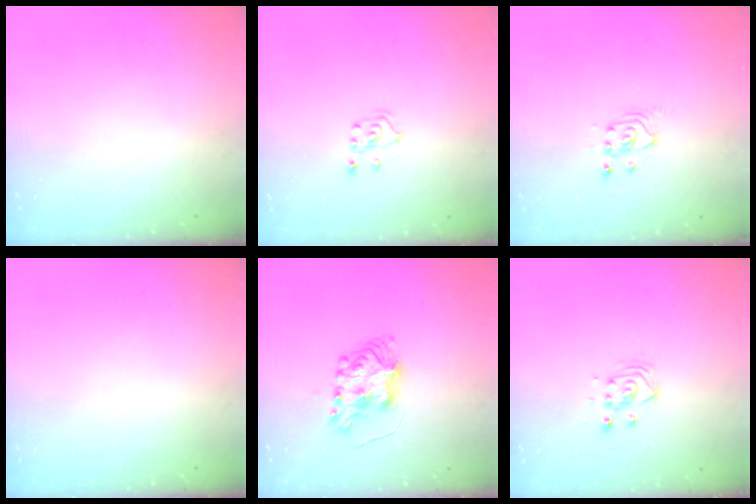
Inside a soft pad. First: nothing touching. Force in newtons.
{"total": 3.0, "press": 2.9, "slide": 0.7}
{"total": 2.7, "press": 2.7, "slide": 0.2}
{"total": 0.0}
{"total": 8.8, "press": 8.8, "slide": 0.6}
{"total": 3.5, "press": 3.5, "slide": 0.4}